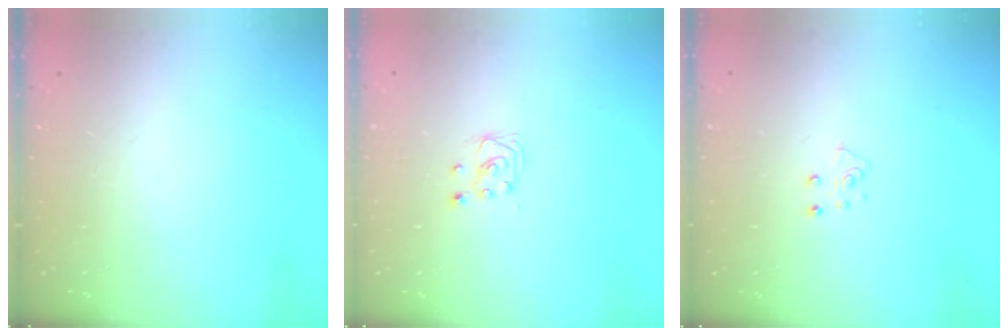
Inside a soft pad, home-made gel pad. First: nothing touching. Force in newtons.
{"total": 2.5, "press": 2.5, "slide": 0.2}
{"total": 5.3, "press": 5.3, "slide": 0.5}